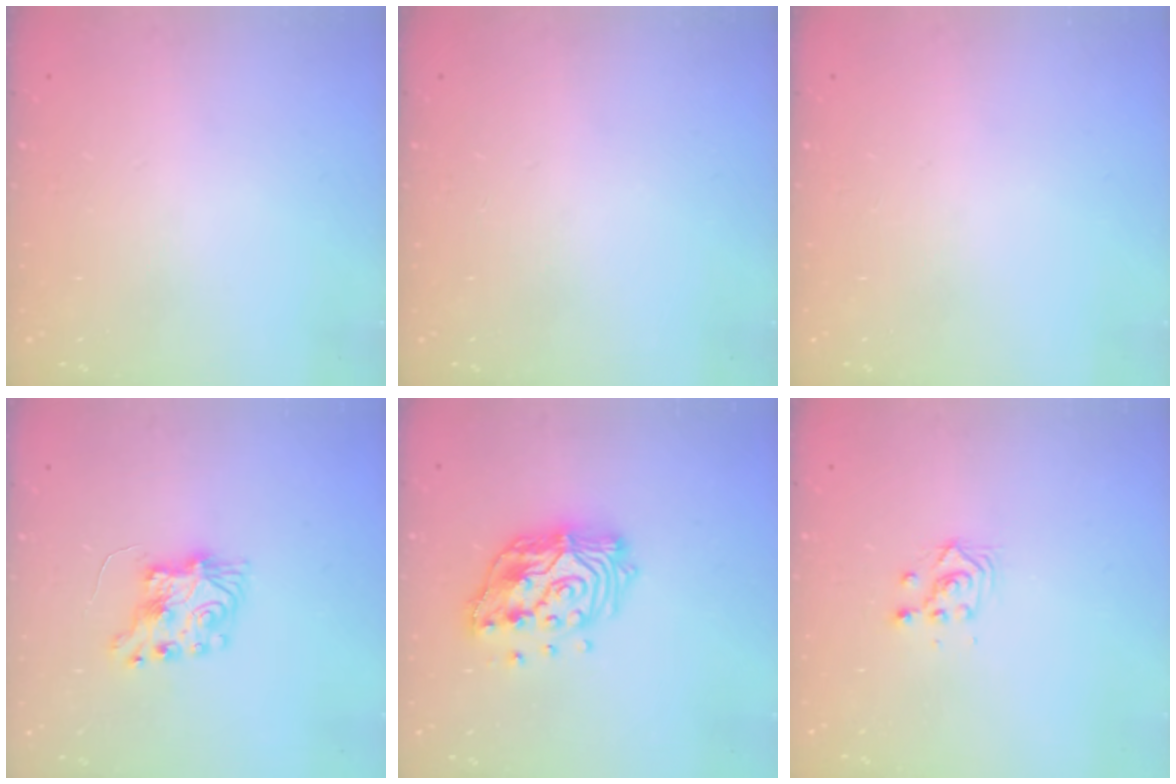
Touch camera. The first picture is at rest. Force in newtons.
{"total": 0.0}
{"total": 0.0}
{"total": 7.8, "press": 7.7, "slide": 0.4}
{"total": 15.9, "press": 15.8, "slide": 1.5}
{"total": 2.8, "press": 2.8, "slide": 0.1}